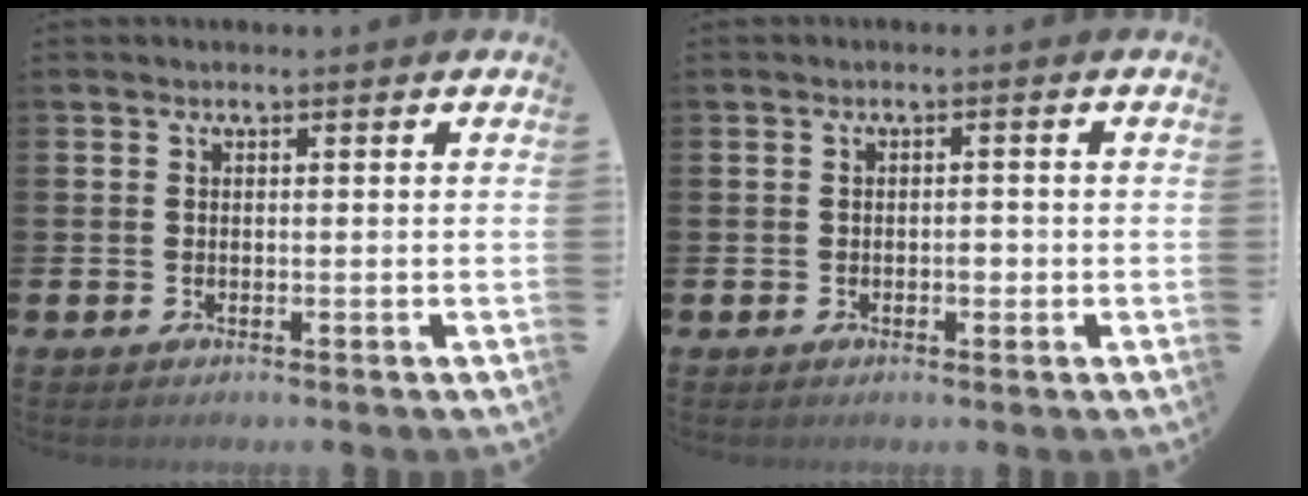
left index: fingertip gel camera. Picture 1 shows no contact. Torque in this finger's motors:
{"motor_torque": [0.00, 0.13, 0.06, 0.00]}